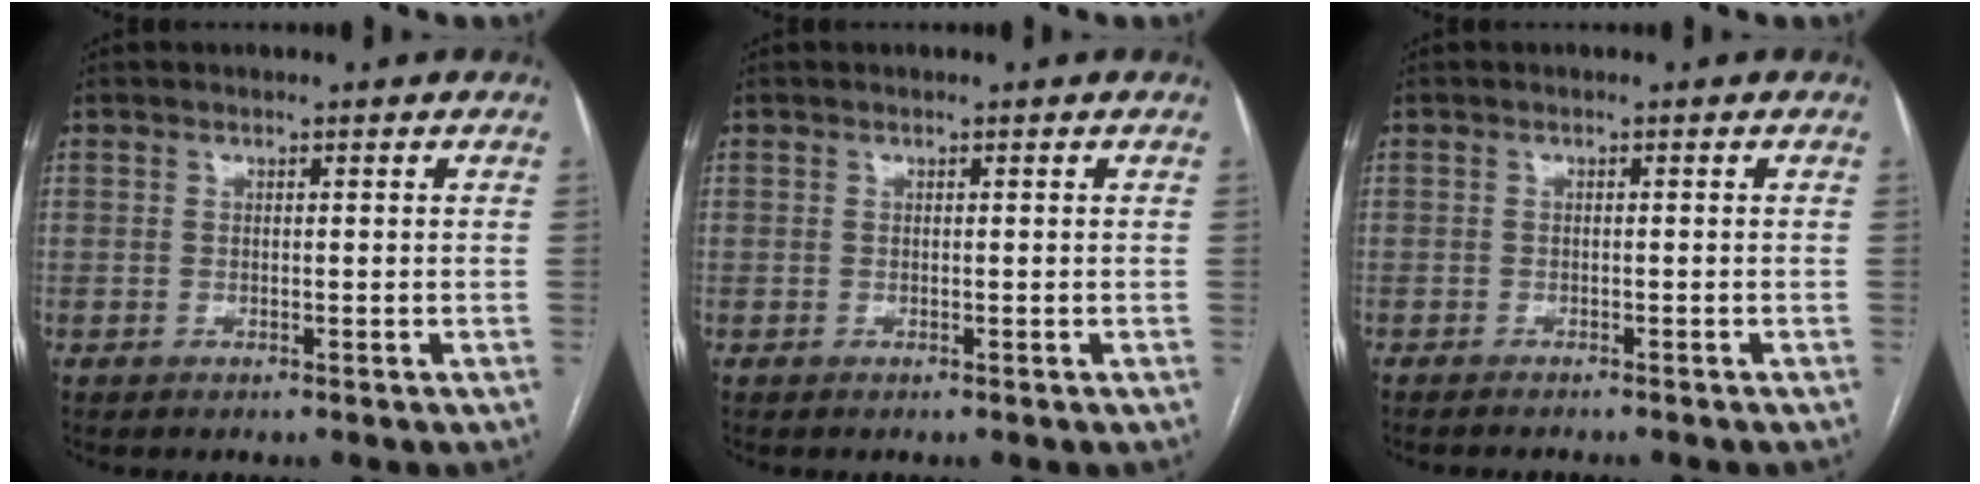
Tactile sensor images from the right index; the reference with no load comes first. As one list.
[{"total": 0.0}, {"total": 3.7, "force": [-3.3, 0.8, 1.4], "torque": [-0.017, -0.005, -0.040]}]